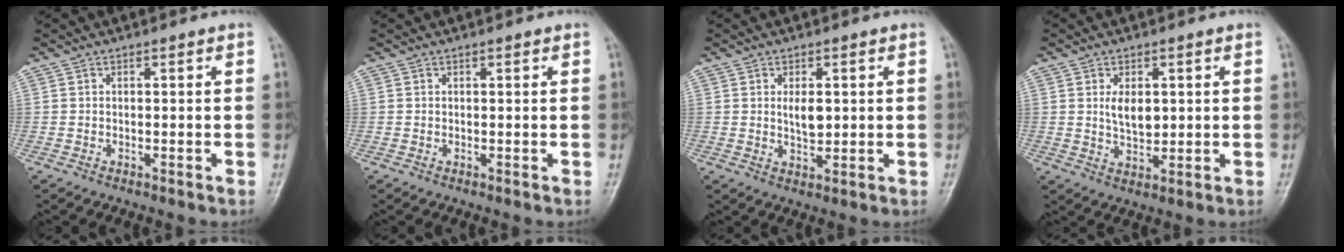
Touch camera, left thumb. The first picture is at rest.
{"total": 0.6, "force": [0.3, 0.2, 0.4], "torque": [-0.008, -0.001, 0.004]}
{"total": 4.0, "force": [0.8, 2.1, 3.4], "torque": [-0.050, -0.009, 0.016]}
{"total": 5.2, "force": [1.1, 3.0, 4.1], "torque": [-0.058, -0.011, 0.024]}